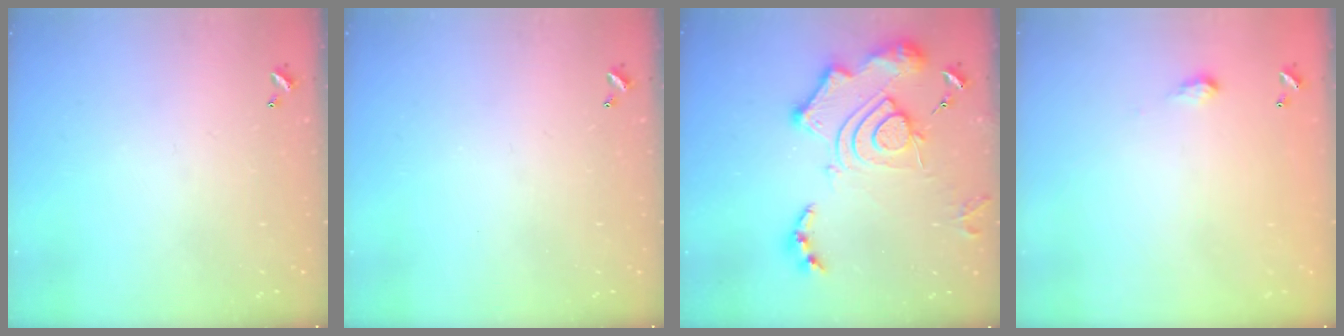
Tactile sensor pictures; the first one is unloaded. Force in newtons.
{"total": 0.0}
{"total": 18.3, "press": 18.2, "slide": 1.7}
{"total": 2.0, "press": 2.0, "slide": 0.3}